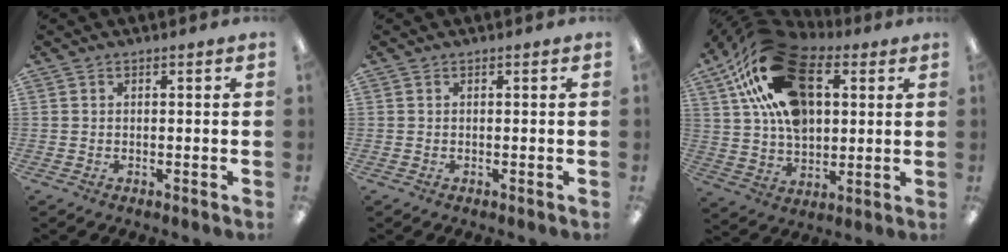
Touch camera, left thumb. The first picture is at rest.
{"total": 0.0}
{"total": 25.4, "force": [10.3, 14.8, 17.8], "torque": [-0.322, -0.020, 0.184]}